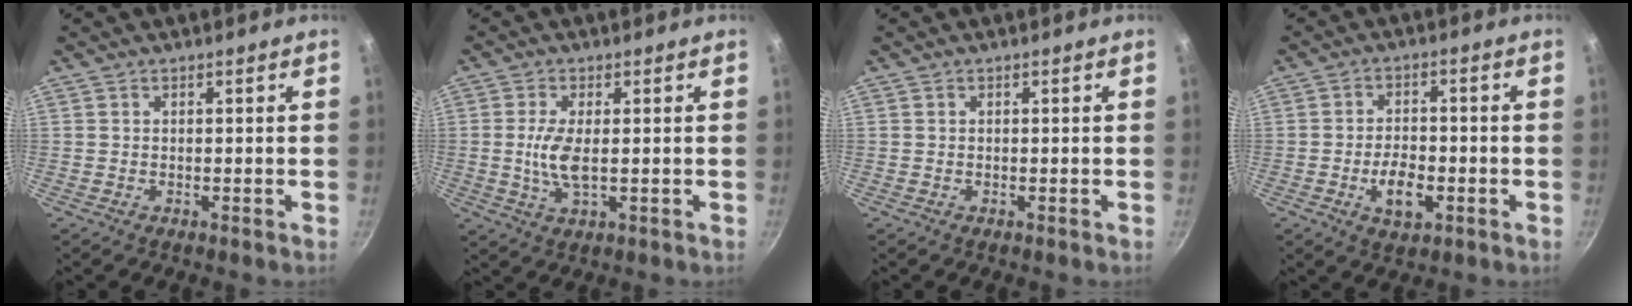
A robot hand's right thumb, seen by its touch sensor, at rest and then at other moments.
{"total": 5.8, "force": [0.0, 2.1, 5.4], "torque": [-0.120, -0.004, -0.002]}
{"total": 0.0}
{"total": 7.0, "force": [-2.3, 3.7, 5.4], "torque": [-0.082, 0.013, -0.037]}